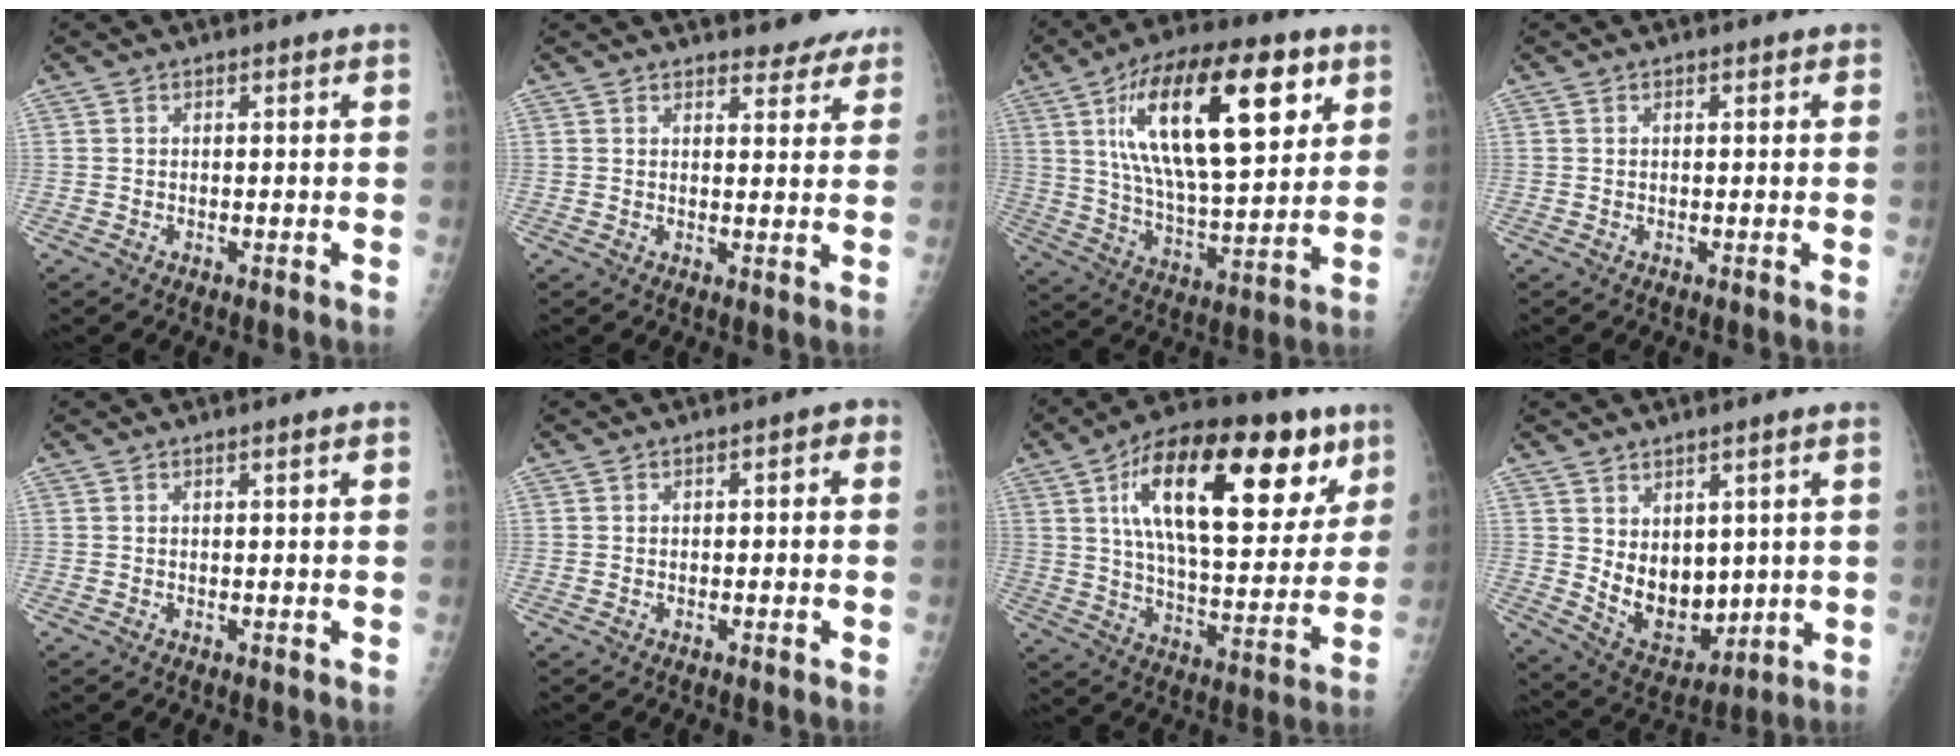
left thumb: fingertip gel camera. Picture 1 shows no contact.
{"total": 5.0, "force": [4.4, 1.8, 1.6], "torque": [0.006, -0.023, 0.049]}
{"total": 25.5, "force": [9.8, 10.1, 21.2], "torque": [-0.339, -0.022, 0.162]}
{"total": 0.6, "force": [0.2, 0.3, 0.4], "torque": [-0.002, 0.001, 0.000]}
{"total": 0.7, "force": [0.3, -0.1, 0.6], "torque": [-0.012, 0.001, 0.005]}
{"total": 1.9, "force": [-0.2, 1.2, 1.5], "torque": [-0.008, 0.015, -0.009]}
{"total": 28.0, "force": [11.7, 12.4, 22.2], "torque": [-0.311, -0.011, 0.185]}
{"total": 10.9, "force": [1.4, 7.4, 7.9], "torque": [-0.086, -0.029, 0.052]}